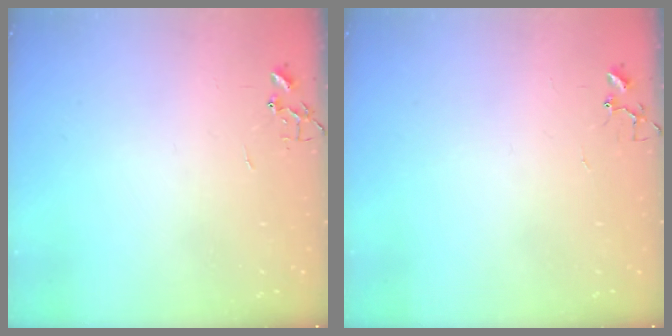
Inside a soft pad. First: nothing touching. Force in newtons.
{"total": 3.8, "press": 3.7, "slide": 0.3}